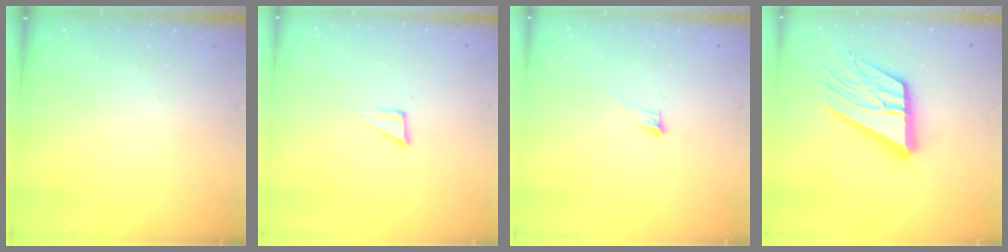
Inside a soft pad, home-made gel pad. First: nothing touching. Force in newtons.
{"total": 4.0, "press": 3.9, "slide": 0.8}
{"total": 3.8, "press": 3.8, "slide": 0.3}
{"total": 19.8, "press": 19.7, "slide": 2.3}